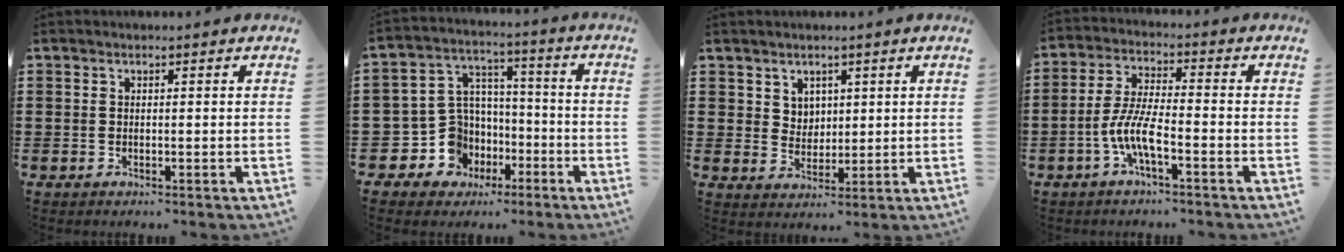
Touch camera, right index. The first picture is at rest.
{"total": 9.5, "force": [-2.8, 8.6, 2.9], "torque": [-0.108, 0.008, -0.047]}
{"total": 3.7, "force": [2.2, 3.0, 0.5], "torque": [-0.016, 0.006, 0.040]}
{"total": 7.2, "force": [-3.2, 1.5, 6.3], "torque": [-0.152, -0.016, -0.067]}